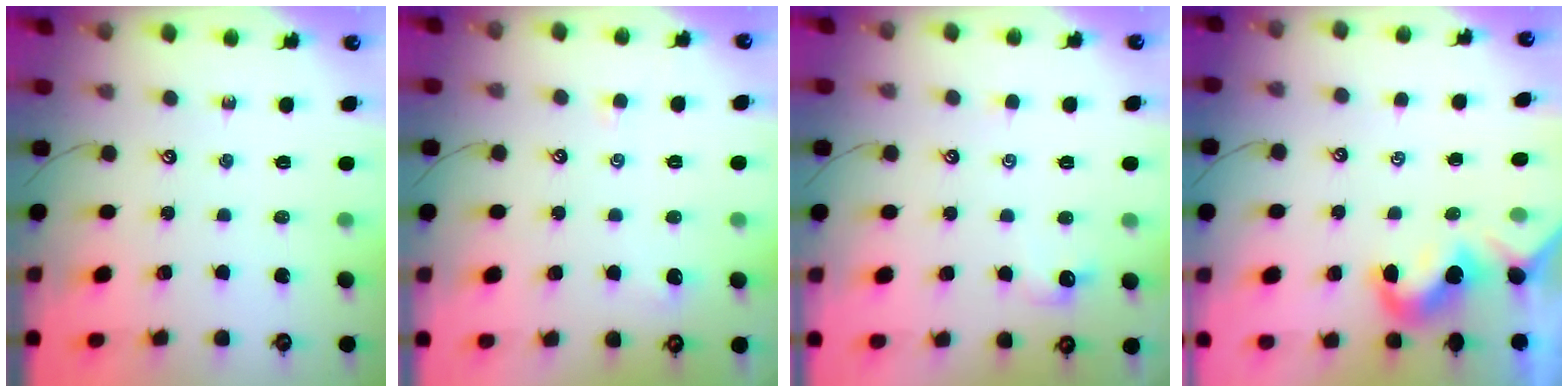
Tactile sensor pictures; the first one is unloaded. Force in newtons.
{"total": 2.2, "press": 2.1, "slide": 0.3}
{"total": 0.7, "press": 0.4, "slide": 0.6}
{"total": 2.2, "press": 2.1, "slide": 0.6}